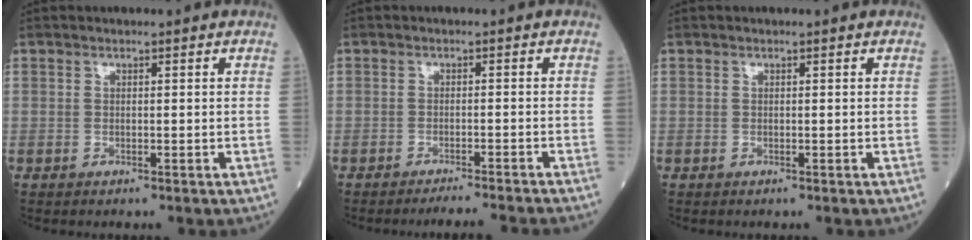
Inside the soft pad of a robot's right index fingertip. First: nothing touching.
{"total": 6.2, "force": [-5.7, -1.3, 2.0], "torque": [-0.007, -0.016, -0.078]}
{"total": 0.0}